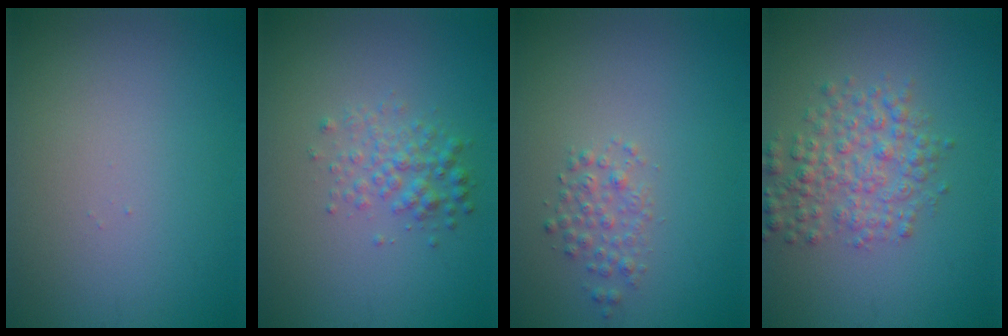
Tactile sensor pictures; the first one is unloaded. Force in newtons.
{"total": 2.3, "press": 2.3, "slide": 0.1}
{"total": 1.6, "press": 1.6, "slide": 0.0}
{"total": 4.0, "press": 4.0, "slide": 0.1}